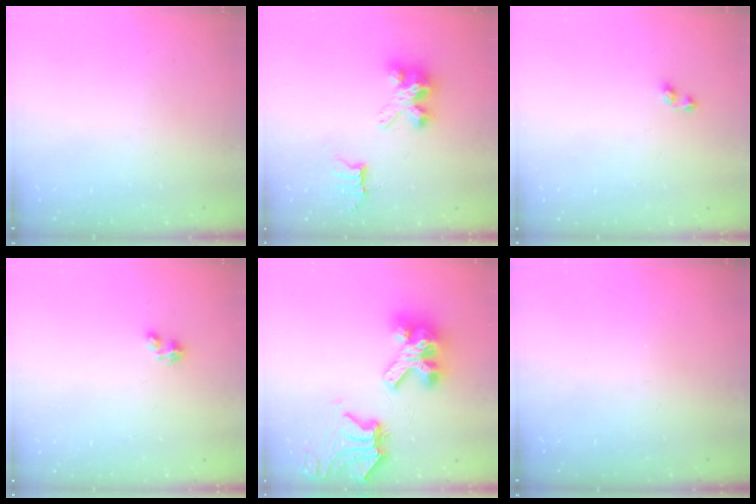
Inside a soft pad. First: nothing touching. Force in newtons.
{"total": 7.3, "press": 7.3, "slide": 0.6}
{"total": 2.9, "press": 2.9, "slide": 0.2}
{"total": 1.8, "press": 1.8, "slide": 0.4}
{"total": 12.4, "press": 12.3, "slide": 1.4}
{"total": 0.0}